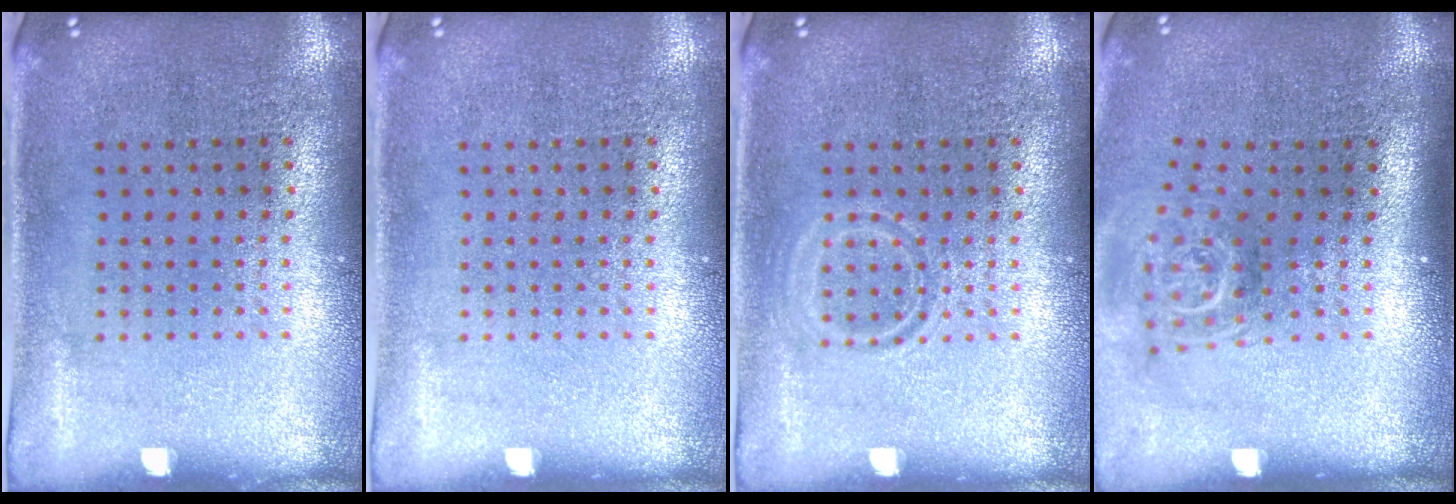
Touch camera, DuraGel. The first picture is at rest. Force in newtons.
{"total": 0.0}
{"total": 1.4, "press": 1.3, "slide": 0.4}
{"total": 1.8, "press": 1.3, "slide": 1.3}